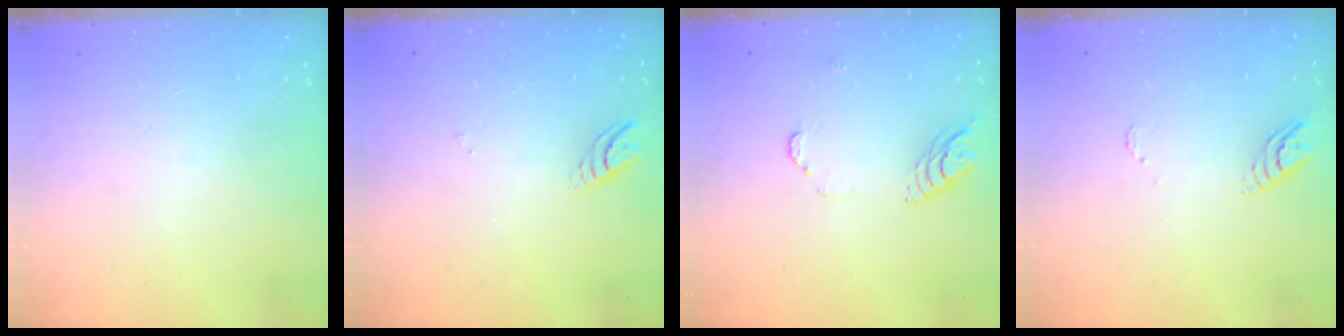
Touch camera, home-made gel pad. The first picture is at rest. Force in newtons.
{"total": 4.0, "press": 4.0, "slide": 0.2}
{"total": 6.8, "press": 6.8, "slide": 0.8}
{"total": 3.9, "press": 3.9, "slide": 0.4}